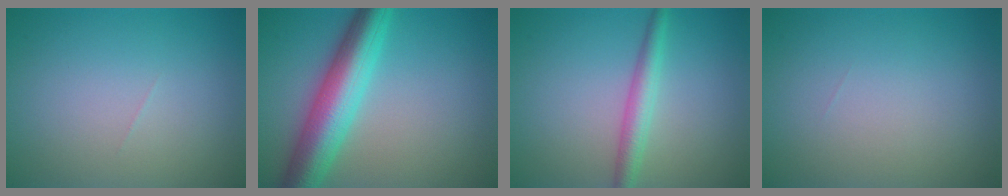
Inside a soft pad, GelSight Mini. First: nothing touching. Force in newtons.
{"total": 7.8, "press": 7.8, "slide": 0.1}
{"total": 2.7, "press": 2.7, "slide": 0.0}
{"total": 0.0}